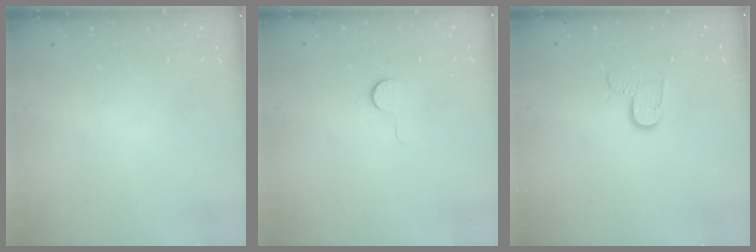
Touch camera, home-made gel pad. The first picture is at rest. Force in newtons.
{"total": 5.1, "press": 5.1, "slide": 0.5}
{"total": 6.7, "press": 6.7, "slide": 0.4}